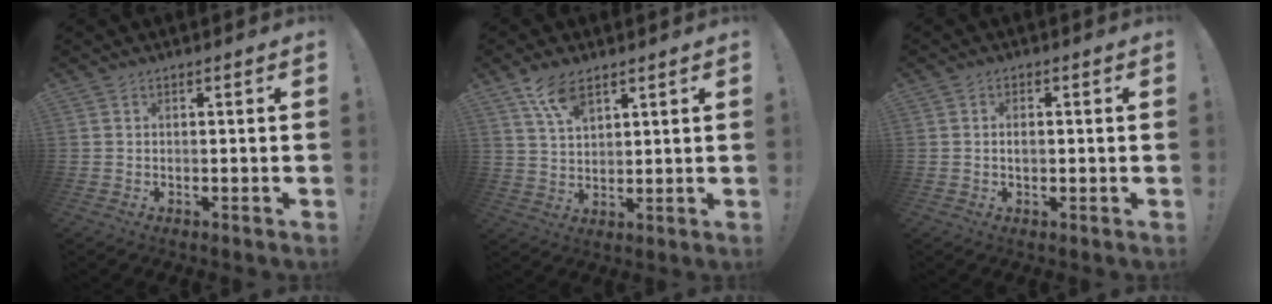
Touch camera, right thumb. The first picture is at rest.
{"total": 8.0, "force": [5.3, 3.3, 4.9], "torque": [-0.087, -0.027, 0.099]}
{"total": 1.5, "force": [-0.2, 0.8, 1.2], "torque": [-0.024, 0.003, -0.005]}